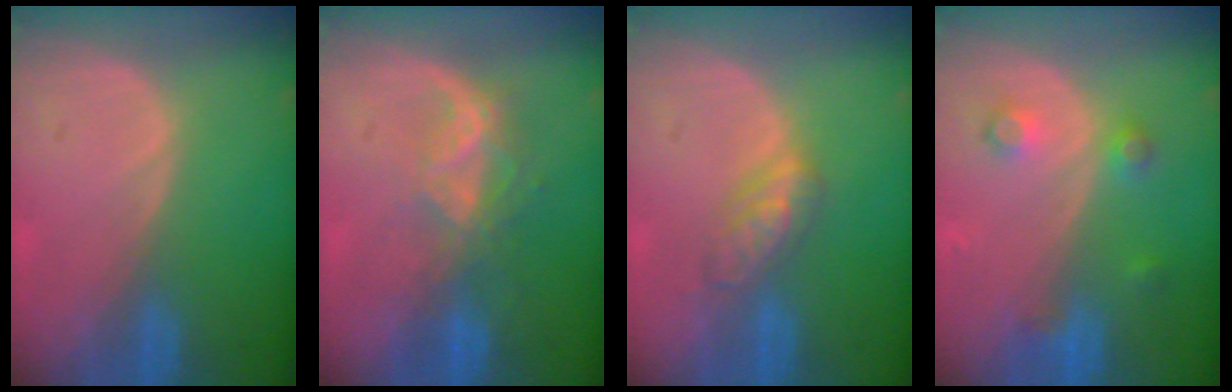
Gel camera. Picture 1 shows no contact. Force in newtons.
{"total": 6.6, "press": 5.7, "slide": 3.4}
{"total": 4.7, "press": 4.5, "slide": 1.3}
{"total": 3.7, "press": 3.4, "slide": 1.4}